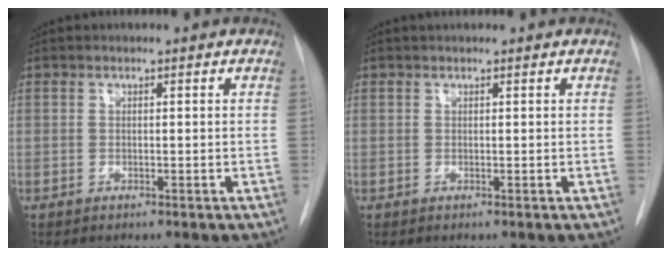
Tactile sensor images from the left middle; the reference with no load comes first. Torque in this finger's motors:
{"motor_torque": [0.14, -0.11, -0.03, 0.00]}